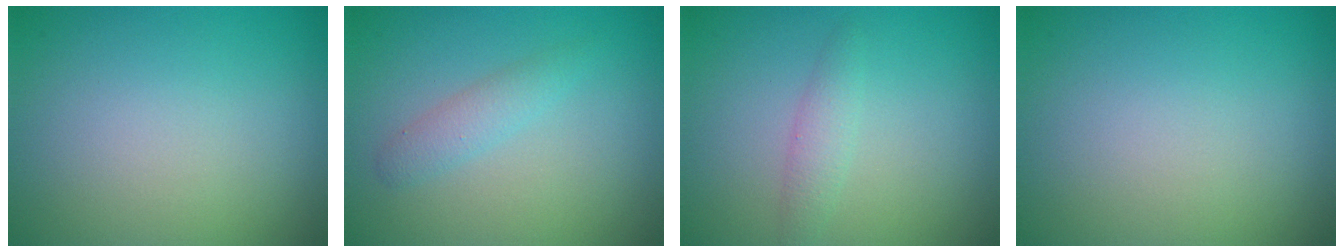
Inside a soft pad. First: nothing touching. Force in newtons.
{"total": 1.6, "press": 1.6, "slide": 0.1}
{"total": 1.5, "press": 1.5, "slide": 0.1}
{"total": 0.0}